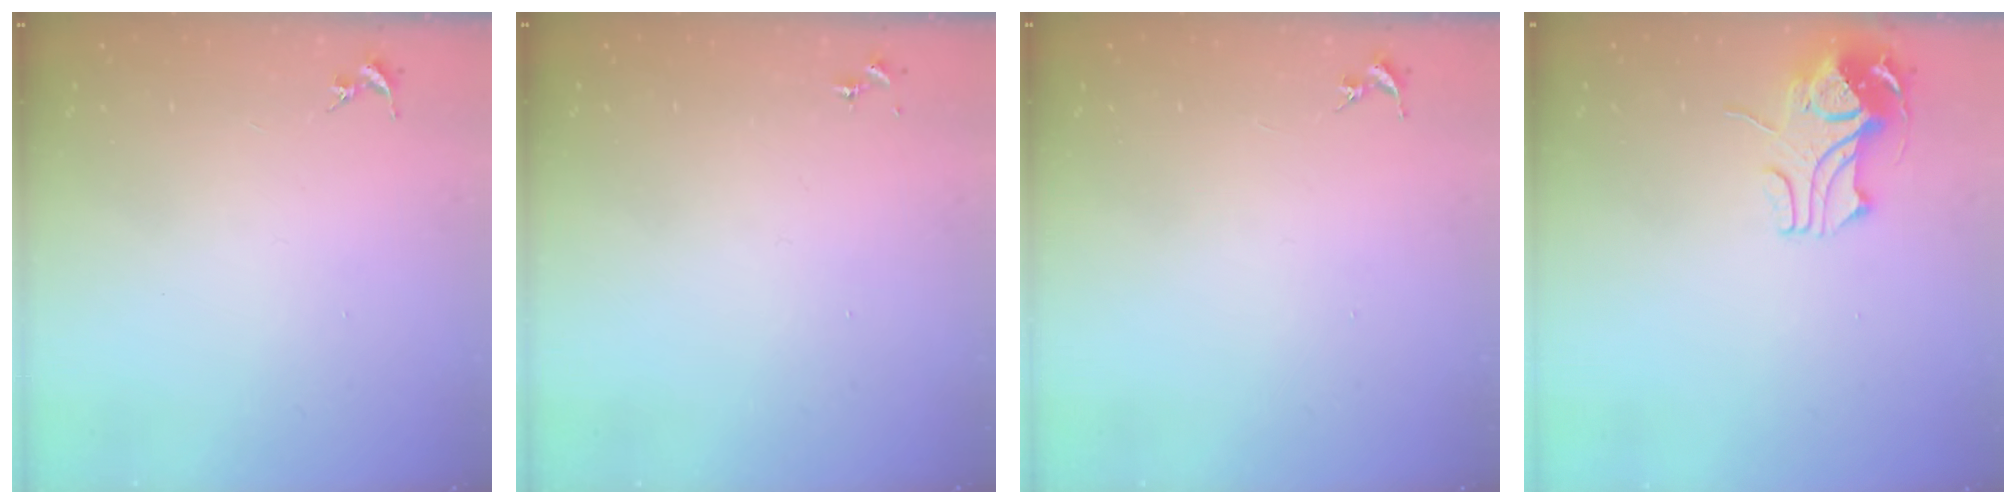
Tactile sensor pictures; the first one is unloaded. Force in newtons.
{"total": 0.0}
{"total": 0.0}
{"total": 10.3, "press": 10.2, "slide": 0.9}